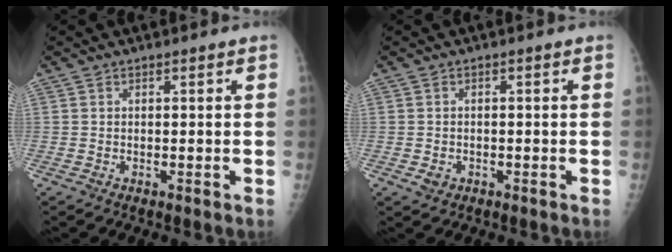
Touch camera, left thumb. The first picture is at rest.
{"total": 1.9, "force": [-0.7, 1.6, 0.8], "torque": [-0.005, 0.003, -0.007]}